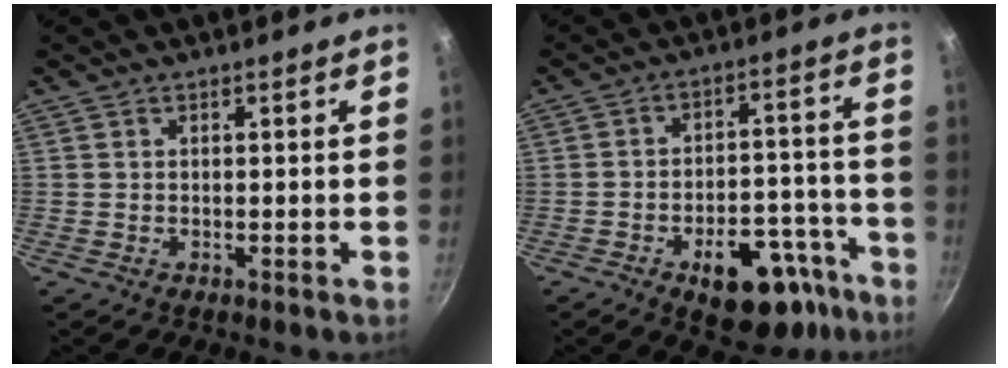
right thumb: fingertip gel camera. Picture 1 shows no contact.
{"total": 15.1, "force": [-8.7, 7.5, 9.8], "torque": [-0.107, 0.069, -0.117]}